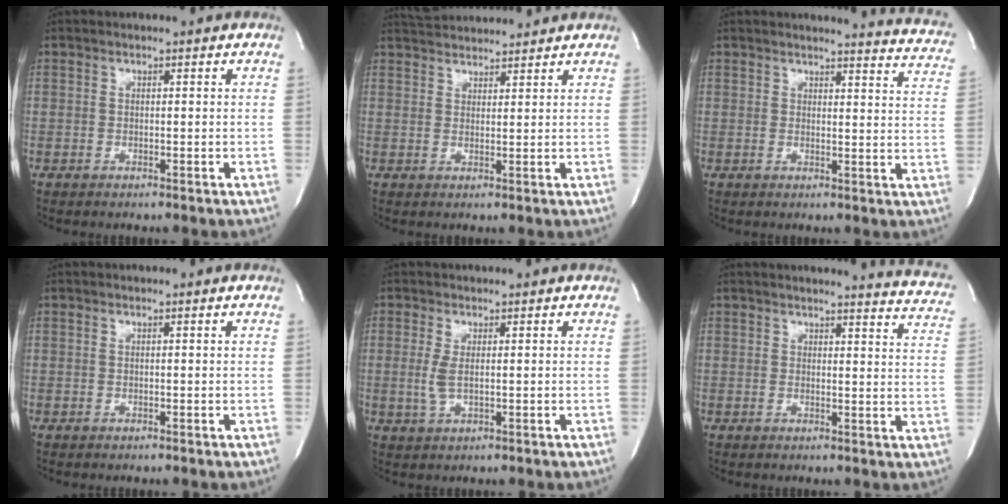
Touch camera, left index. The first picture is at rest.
{"total": 6.9, "force": [6.7, 0.6, 1.4], "torque": [-0.032, 0.028, 0.107]}
{"total": 12.5, "force": [12.2, 1.1, 2.5], "torque": [-0.007, -0.092, 0.097]}
{"total": 0.0}
{"total": 2.7, "force": [0.2, 0.7, 2.6], "torque": [-0.065, -0.003, 0.013]}
{"total": 11.0, "force": [10.8, 0.6, 2.1], "torque": [-0.005, -0.090, 0.082]}